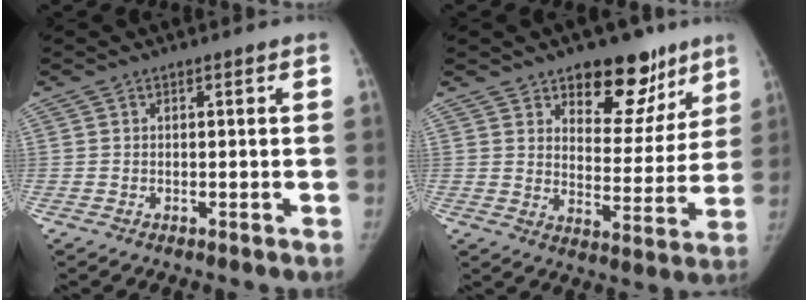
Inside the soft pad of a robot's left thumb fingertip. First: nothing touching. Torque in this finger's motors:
{"motor_torque": [0.12, 0.04, 0.83, -0.49, 0.05]}